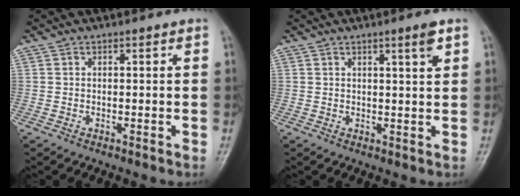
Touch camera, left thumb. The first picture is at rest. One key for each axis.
{"total": 2.9, "fx": 1.7, "fy": 0.1, "fz": 2.4, "tx": -0.035, "ty": -0.011, "tz": 0.028}